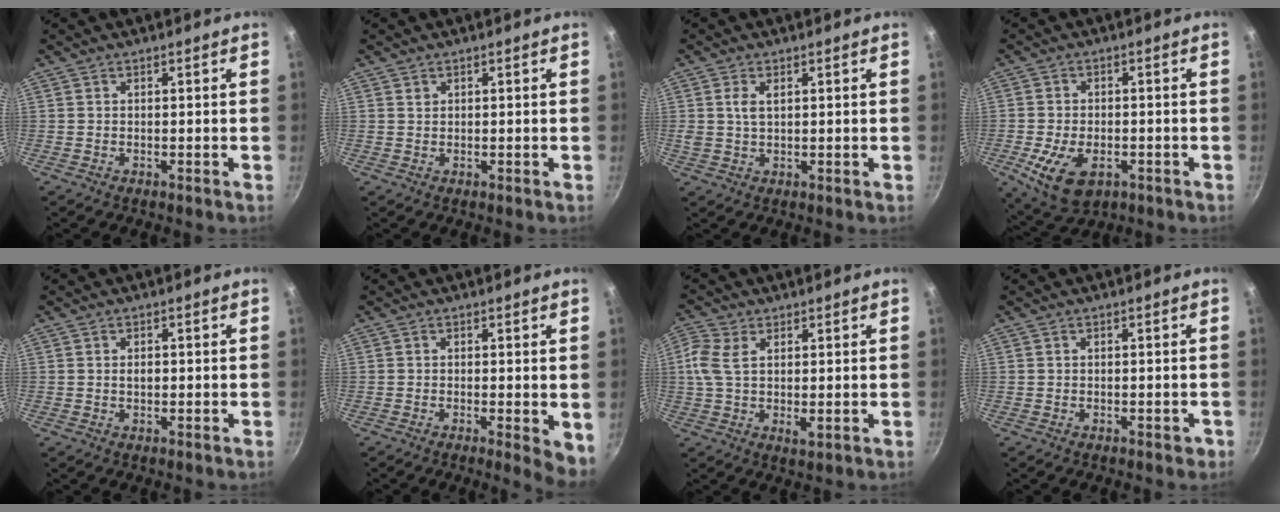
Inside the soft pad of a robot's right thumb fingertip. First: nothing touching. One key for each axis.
{"total": 0.7, "fx": 0.4, "fy": 0.6, "fz": 0.2, "tx": -0.002, "ty": 0.001, "tz": 0.007}
{"total": 3.0, "fx": 1.0, "fy": 1.6, "fz": 2.3, "tx": -0.042, "ty": 0.000, "tz": 0.022}
{"total": 10.0, "fx": -3.3, "fy": 6.0, "fz": 7.3, "tx": -0.126, "ty": 0.000, "tz": -0.048}
{"total": 1.5, "fx": 0.0, "fy": 1.0, "fz": 1.1, "tx": -0.016, "ty": 0.003, "tz": 0.000}
{"total": 4.5, "fx": -0.7, "fy": 1.5, "fz": 4.2, "tx": -0.046, "ty": -0.006, "tz": -0.008}
{"total": 7.1, "fx": 1.9, "fy": 3.8, "fz": 5.7, "tx": -0.119, "ty": 0.006, "tz": 0.031}
{"total": 1.2, "fx": -0.5, "fy": 0.9, "fz": 0.7, "tx": 0.000, "ty": 0.008, "tz": -0.003}